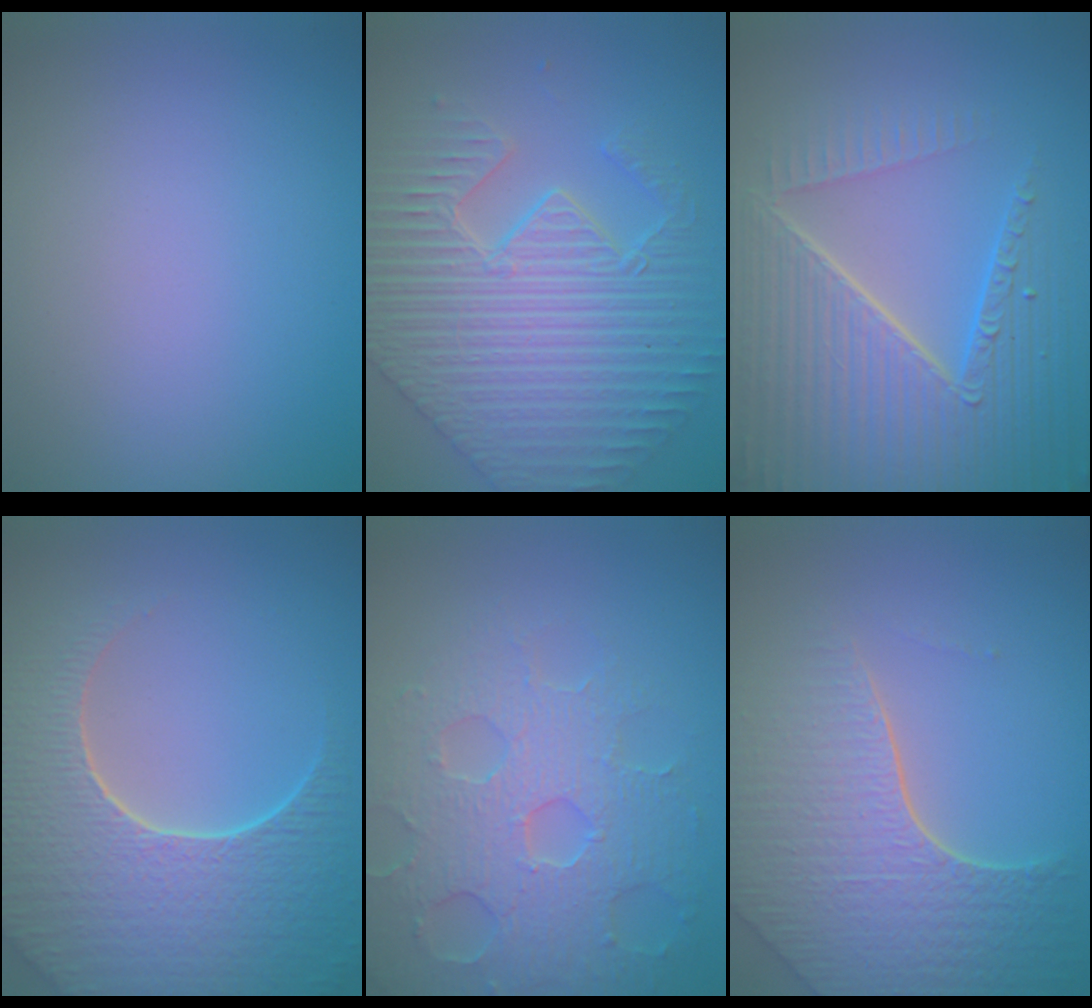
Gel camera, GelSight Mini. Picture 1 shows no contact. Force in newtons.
{"total": 7.3, "press": 6.0, "slide": 4.2}
{"total": 8.6, "press": 6.0, "slide": 6.2}
{"total": 9.1, "press": 6.5, "slide": 6.3}
{"total": 6.5, "press": 5.3, "slide": 3.9}
{"total": 8.2, "press": 5.9, "slide": 5.8}